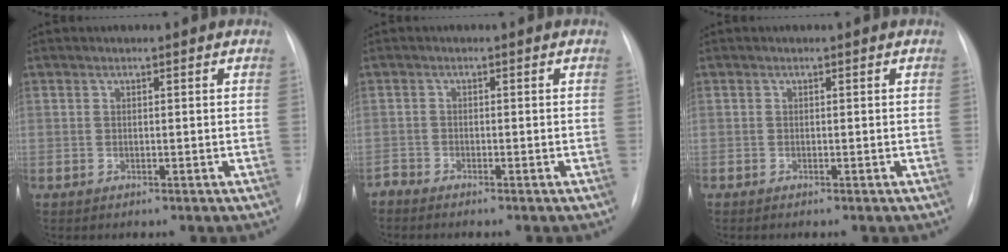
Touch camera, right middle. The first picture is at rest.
{"total": 1.2, "force": [-1.2, -0.2, 0.0], "torque": [0.000, -0.005, -0.023]}
{"total": 0.0}